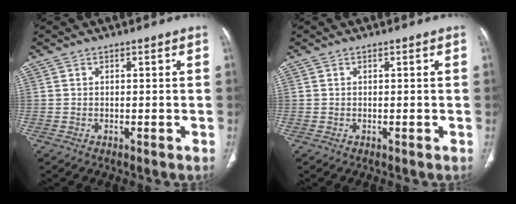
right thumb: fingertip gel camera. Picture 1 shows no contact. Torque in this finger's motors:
{"motor_torque": [-0.03, 0.03, -0.14, 0.11, 0.02]}